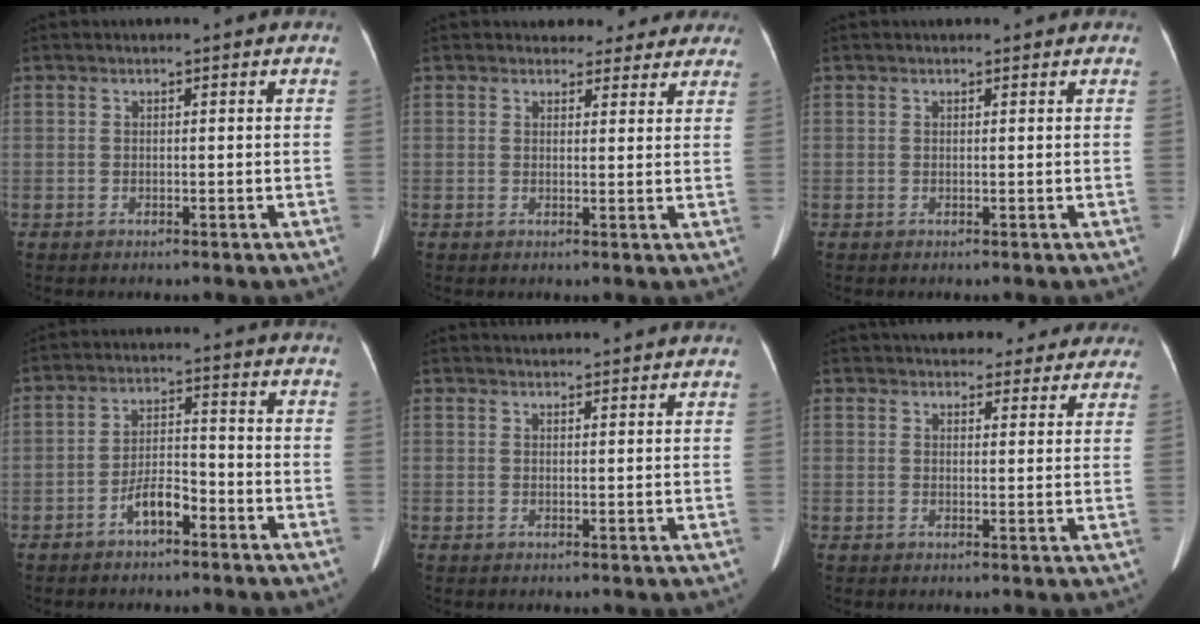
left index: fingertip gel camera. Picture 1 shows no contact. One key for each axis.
{"total": 7.0, "fx": 6.2, "fy": 3.2, "fz": 0.7, "tx": 0.020, "ty": 0.003, "tz": 0.055}
{"total": 1.5, "fx": 1.2, "fy": 0.7, "fz": 0.5, "tx": -0.006, "ty": 0.018, "tz": 0.012}
{"total": 4.9, "fx": -3.1, "fy": 1.7, "fz": 3.4, "tx": -0.069, "ty": 0.014, "tz": -0.054}
{"total": 6.2, "fx": 6.0, "fy": 0.4, "fz": 1.3, "tx": -0.018, "ty": 0.029, "tz": 0.066}
{"total": 13.9, "fx": 12.3, "fy": 5.1, "fz": 4.0, "tx": -0.024, "ty": 0.020, "tz": 0.139}